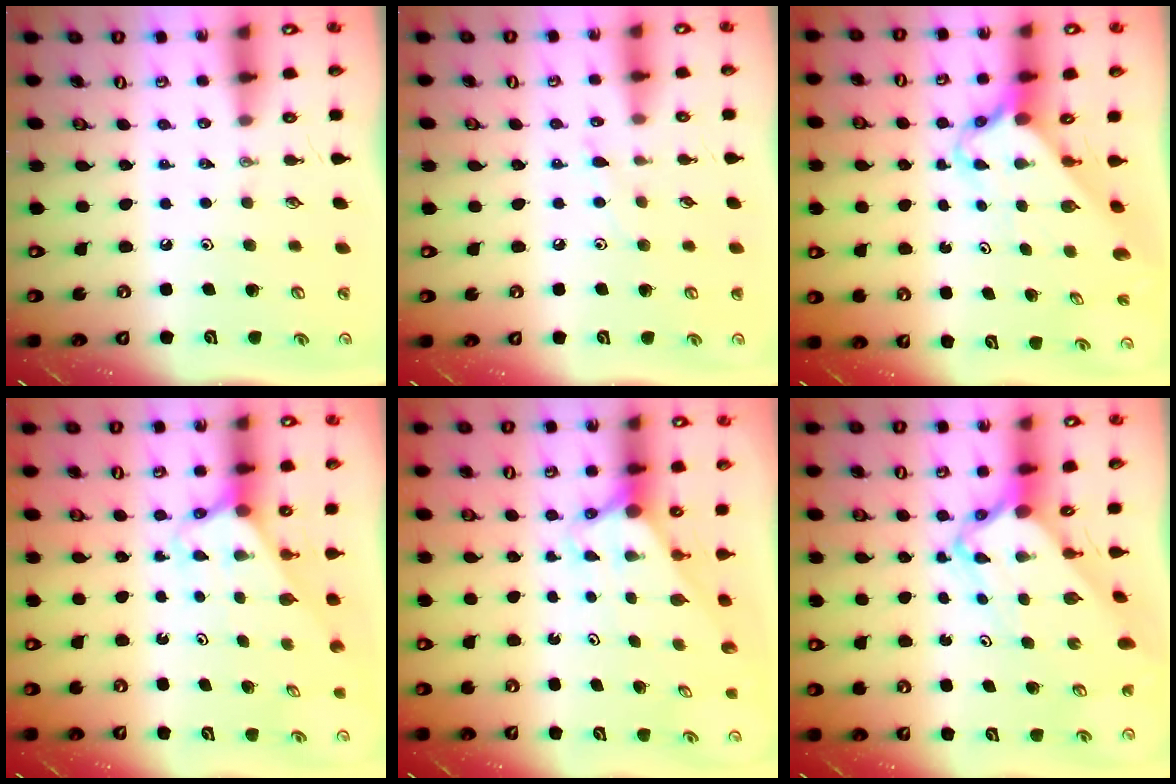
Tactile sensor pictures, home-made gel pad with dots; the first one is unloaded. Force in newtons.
{"total": 4.3, "press": 4.3, "slide": 0.6}
{"total": 2.8, "press": 2.8, "slide": 0.2}
{"total": 2.6, "press": 2.6, "slide": 0.2}
{"total": 2.9, "press": 2.9, "slide": 0.0}
{"total": 6.1, "press": 6.0, "slide": 0.5}